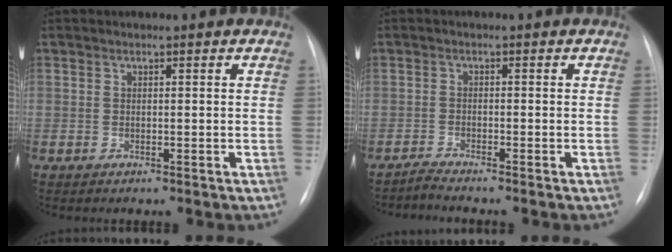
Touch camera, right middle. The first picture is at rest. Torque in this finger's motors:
{"motor_torque": [-0.13, -0.12, -0.02, 0.01]}